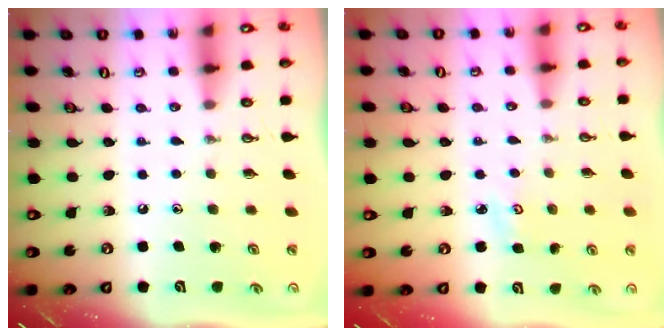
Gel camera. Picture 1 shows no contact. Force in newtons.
{"total": 2.9, "press": 2.9, "slide": 0.4}